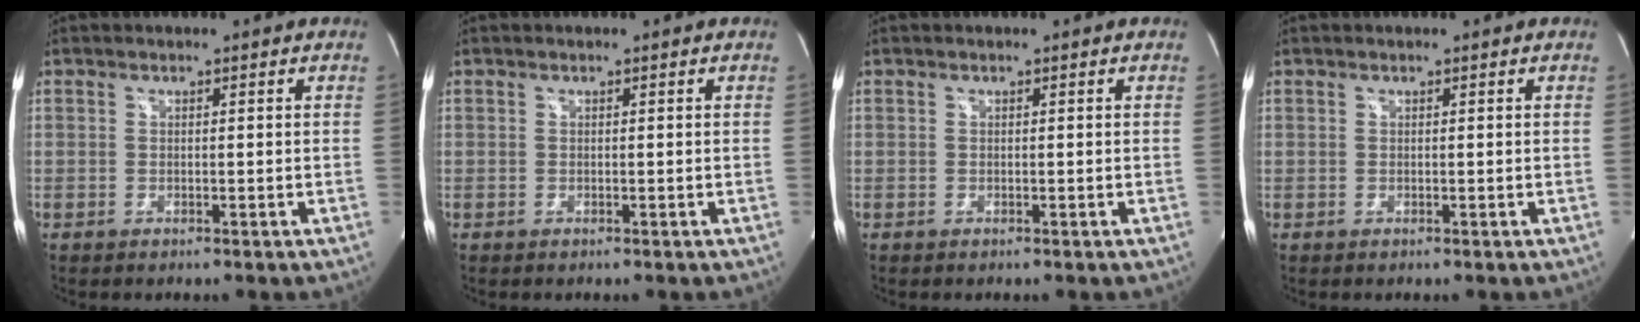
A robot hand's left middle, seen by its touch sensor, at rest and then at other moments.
{"total": 0.0}
{"total": 0.0}
{"total": 0.0}